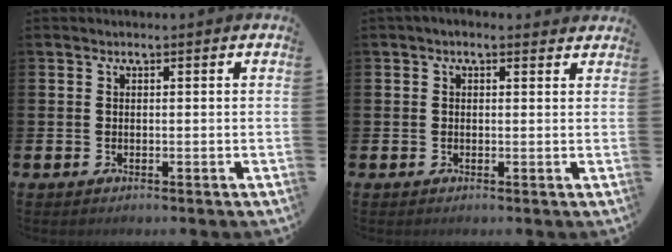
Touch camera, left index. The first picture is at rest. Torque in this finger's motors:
{"motor_torque": [1.09, -1.05, 0.57, 0.13]}